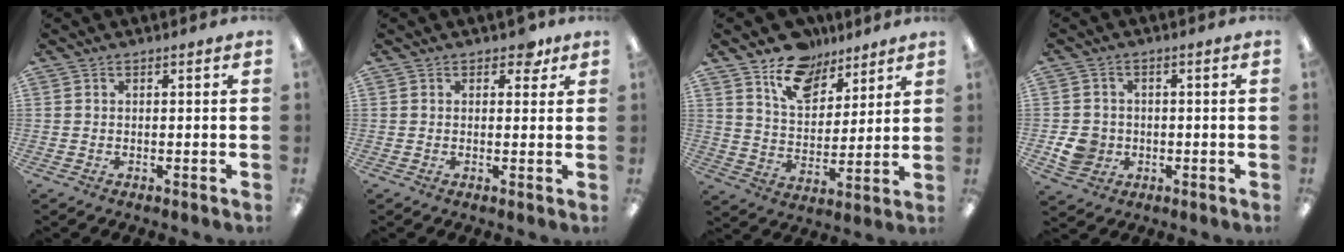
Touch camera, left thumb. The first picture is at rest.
{"total": 3.7, "force": [2.2, 2.2, 2.0], "torque": [-0.011, -0.006, 0.033]}
{"total": 13.1, "force": [9.7, 7.3, 4.8], "torque": [-0.076, -0.058, 0.181]}
{"total": 5.8, "force": [-1.3, 5.2, 2.2], "torque": [-0.036, 0.005, -0.022]}